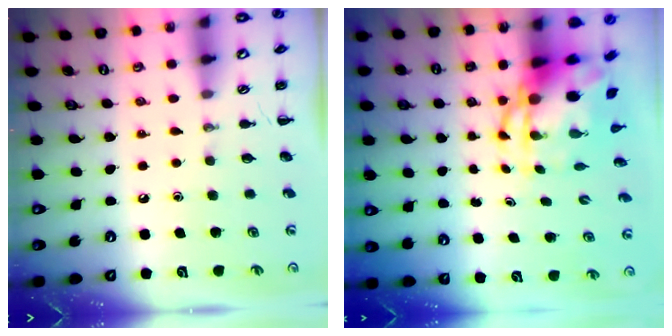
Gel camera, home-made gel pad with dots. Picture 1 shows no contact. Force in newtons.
{"total": 6.6, "press": 6.3, "slide": 2.1}